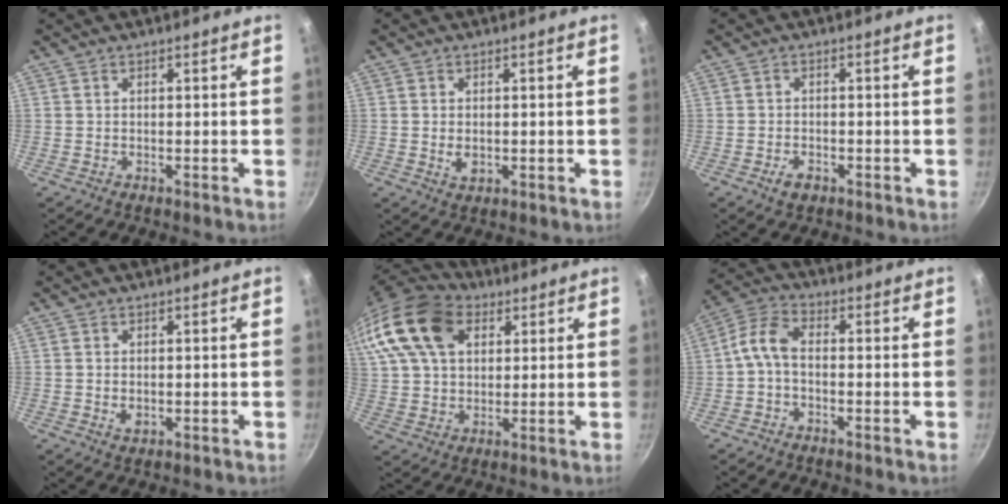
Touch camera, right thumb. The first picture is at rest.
{"total": 2.7, "force": [-0.2, 1.8, 2.0], "torque": [-0.036, -0.004, 0.000]}
{"total": 2.8, "force": [-1.4, 1.7, 1.6], "torque": [-0.026, 0.010, -0.027]}
{"total": 2.1, "force": [-0.1, 1.4, 1.5], "torque": [-0.026, -0.002, 0.001]}
{"total": 24.4, "force": [10.3, 16.6, 14.5], "torque": [-0.323, 0.030, 0.184]}
{"total": 5.6, "force": [-1.2, 3.2, 4.4], "torque": [-0.098, 0.030, -0.037]}